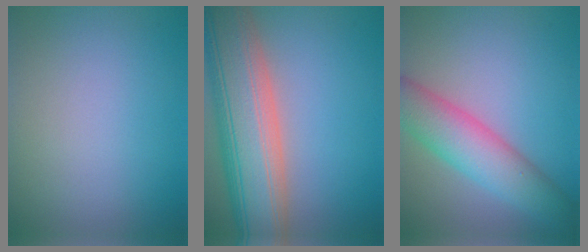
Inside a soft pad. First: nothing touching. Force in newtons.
{"total": 12.4, "press": 12.4, "slide": 0.8}
{"total": 6.6, "press": 6.6, "slide": 0.2}